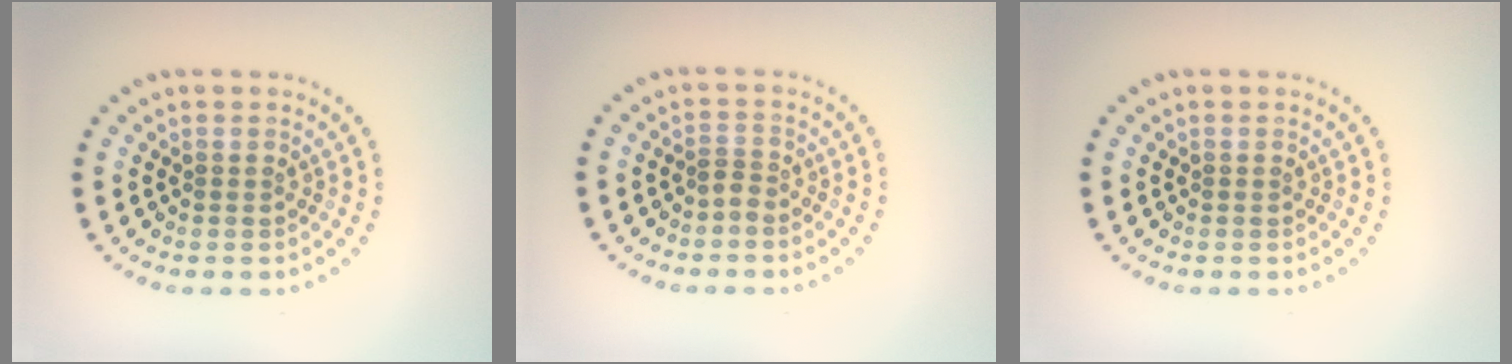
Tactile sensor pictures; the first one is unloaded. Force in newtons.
{"total": 0.9, "press": 0.6, "slide": 0.7}
{"total": 0.0}